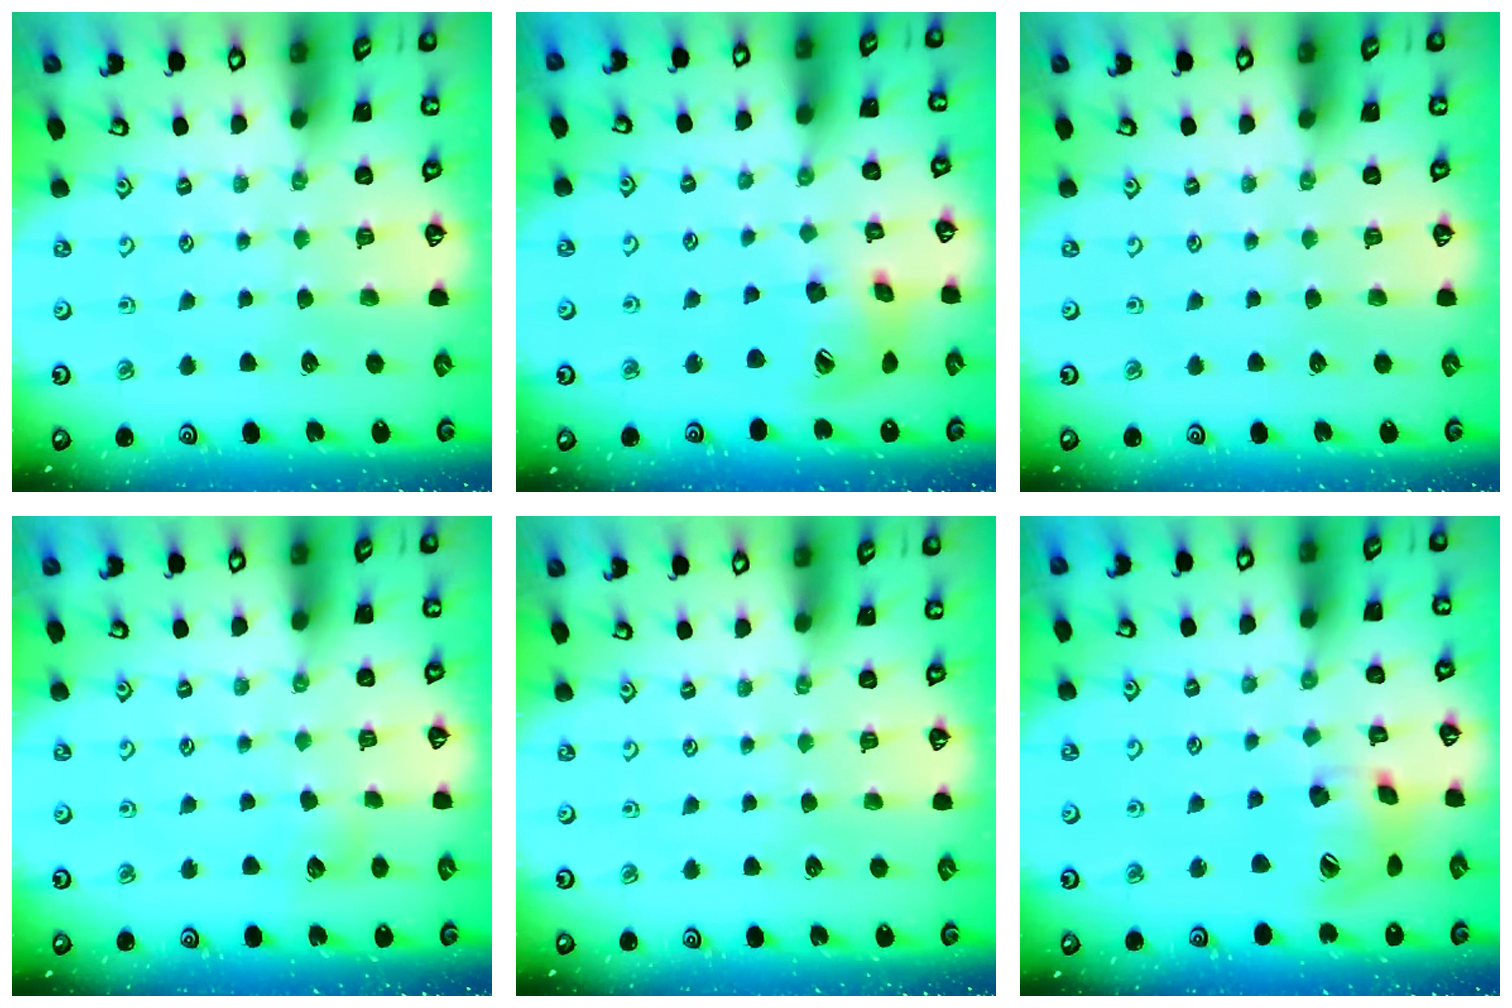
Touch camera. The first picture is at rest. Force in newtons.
{"total": 15.1, "press": 14.9, "slide": 2.4}
{"total": 0.0}
{"total": 4.3, "press": 4.3, "slide": 0.5}
{"total": 0.0}
{"total": 15.0, "press": 14.9, "slide": 2.1}